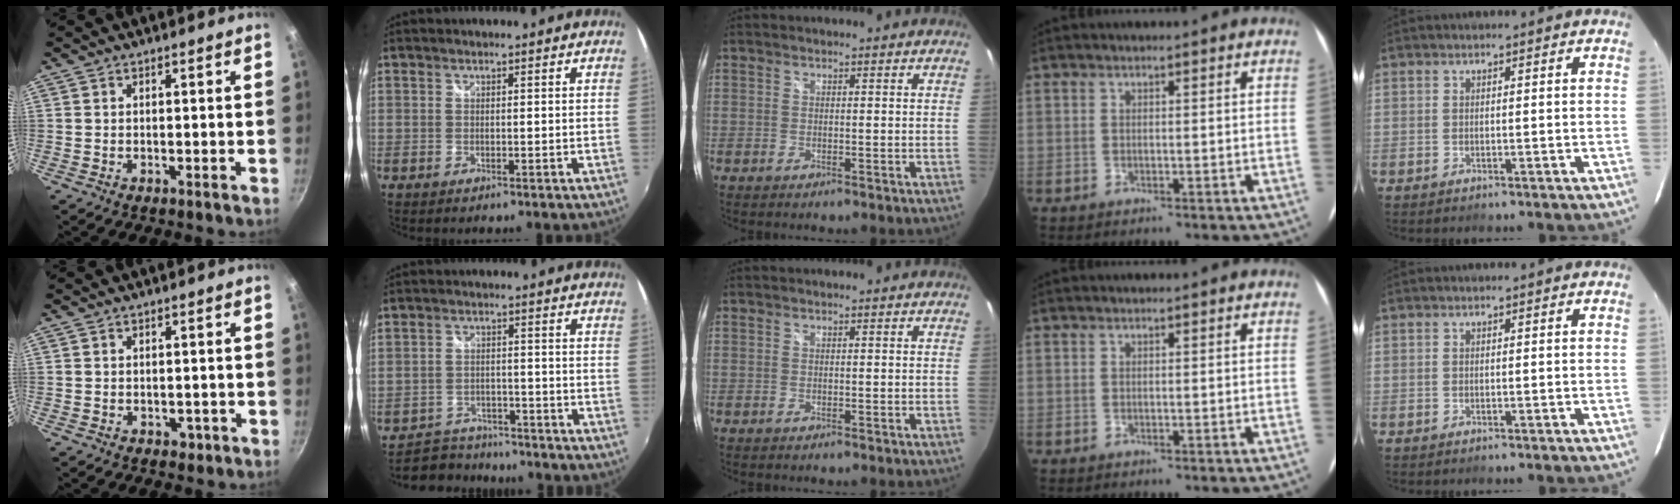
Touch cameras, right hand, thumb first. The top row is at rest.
{"thumb": {"total": 1.8, "force": [-0.6, 1.4, 0.9], "torque": [-0.004, 0.006, -0.001]}, "index": {"total": 7.7, "force": [-6.8, 3.6, 0.8], "torque": [-0.035, 0.012, -0.101]}}